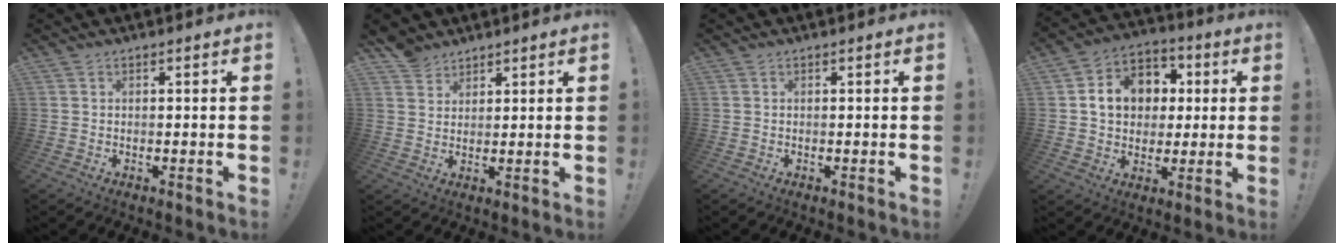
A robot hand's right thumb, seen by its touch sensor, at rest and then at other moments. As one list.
[{"total": 4.8, "force": [3.9, 2.7, 0.5], "torque": [-0.005, -0.024, 0.075]}, {"total": 0.0}, {"total": 13.8, "force": [2.4, 11.5, 7.1], "torque": [-0.096, 0.002, 0.054]}]